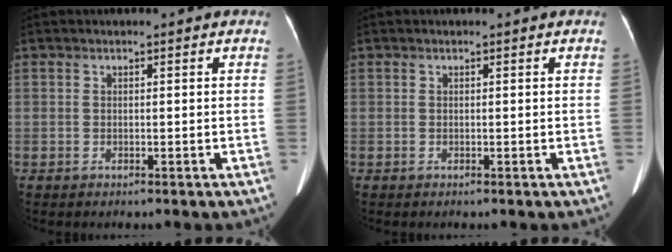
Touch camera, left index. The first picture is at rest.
{"total": 0.0}